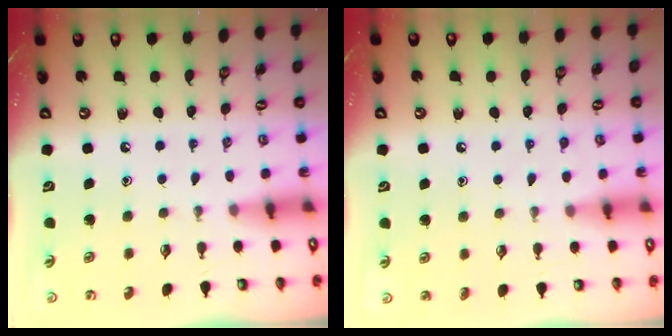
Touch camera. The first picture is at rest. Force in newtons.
{"total": 5.2, "press": 5.1, "slide": 0.6}